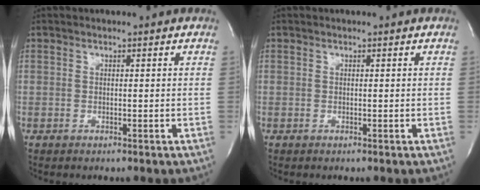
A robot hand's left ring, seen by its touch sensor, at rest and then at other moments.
{"total": 0.0}